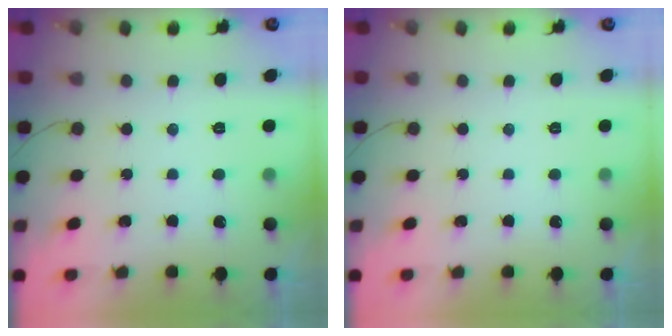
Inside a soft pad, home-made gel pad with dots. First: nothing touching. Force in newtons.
{"total": 0.0}